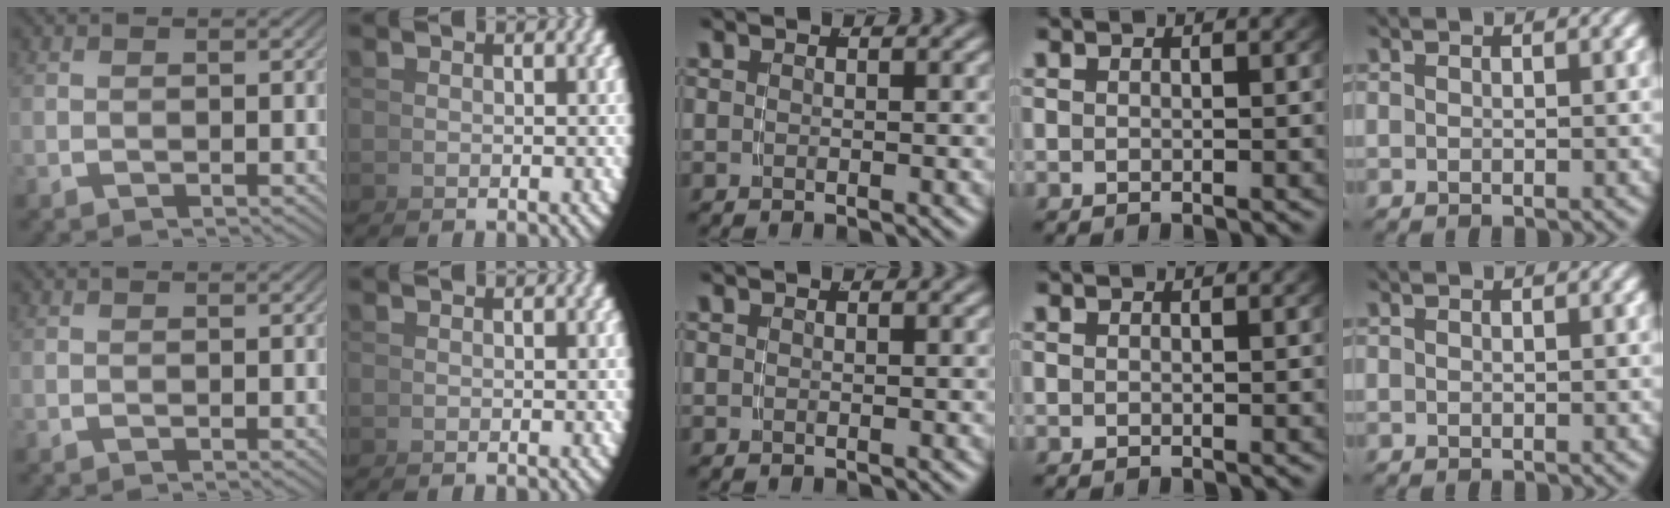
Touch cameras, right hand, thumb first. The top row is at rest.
{}